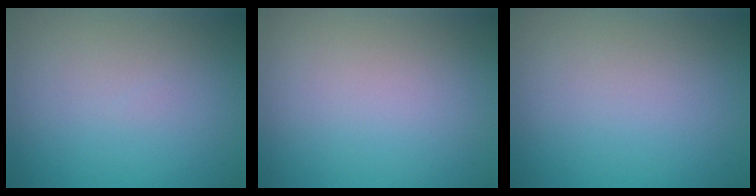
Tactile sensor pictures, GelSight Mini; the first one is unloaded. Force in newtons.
{"total": 0.0}
{"total": 0.0}